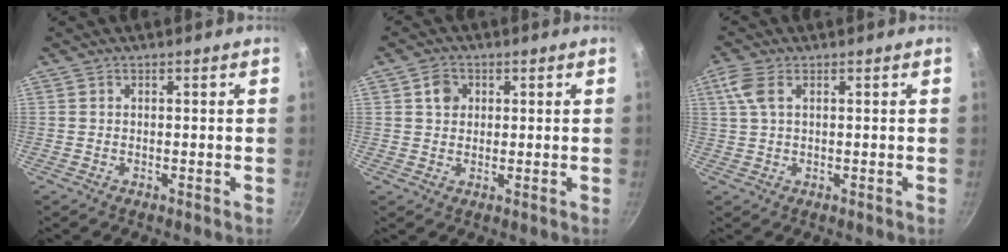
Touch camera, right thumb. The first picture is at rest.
{"total": 3.6, "force": [1.1, 3.0, 1.7], "torque": [-0.012, 0.002, 0.017]}
{"total": 4.3, "force": [1.5, 2.2, 3.4], "torque": [-0.080, 0.010, 0.030]}